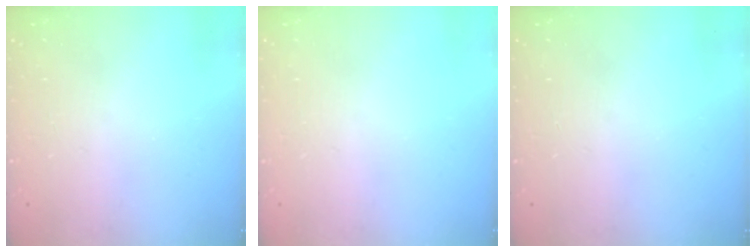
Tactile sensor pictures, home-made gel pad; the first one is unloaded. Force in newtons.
{"total": 0.0}
{"total": 0.0}